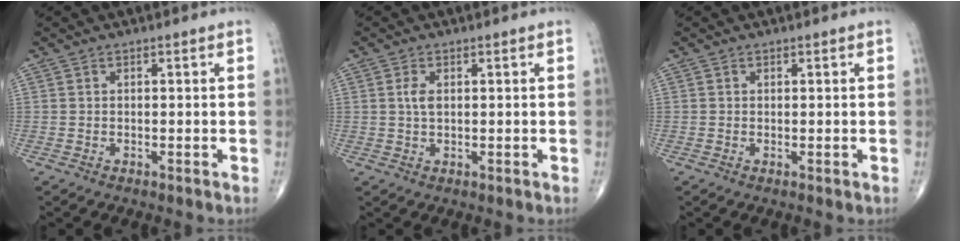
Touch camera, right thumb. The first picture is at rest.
{"total": 2.2, "force": [0.5, 1.2, 1.8], "torque": [-0.040, 0.002, 0.009]}
{"total": 0.0}